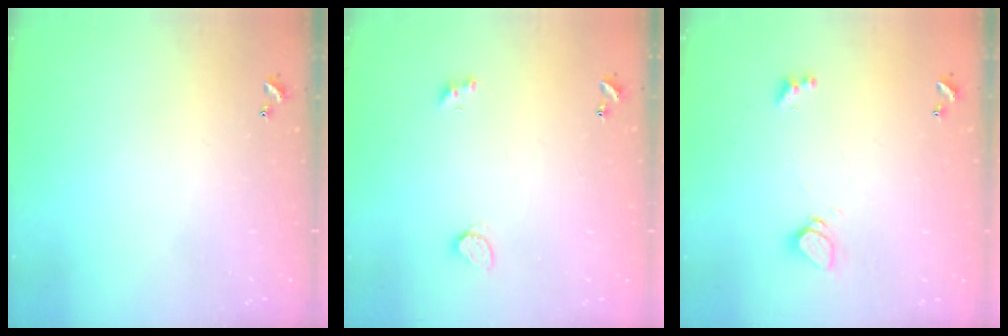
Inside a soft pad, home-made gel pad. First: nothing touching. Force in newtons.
{"total": 2.3, "press": 2.3, "slide": 0.5}
{"total": 1.6, "press": 1.5, "slide": 0.4}